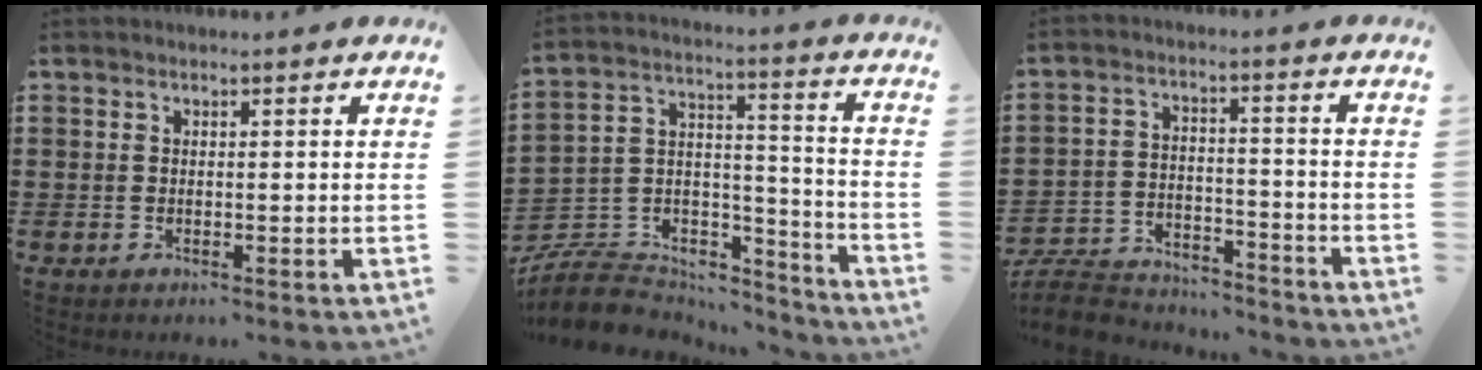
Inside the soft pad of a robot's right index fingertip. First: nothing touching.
{"total": 7.2, "force": [-6.0, 3.7, 1.3], "torque": [-0.039, -0.001, -0.116]}
{"total": 8.3, "force": [-7.9, 1.7, 1.6], "torque": [-0.041, 0.016, -0.157]}